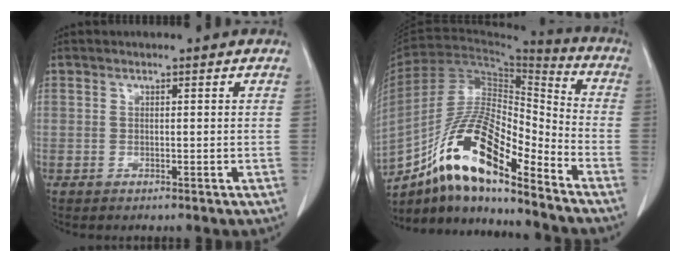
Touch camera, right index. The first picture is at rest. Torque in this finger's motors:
{"motor_torque": [1.09, -1.05, 0.66, 0.16]}